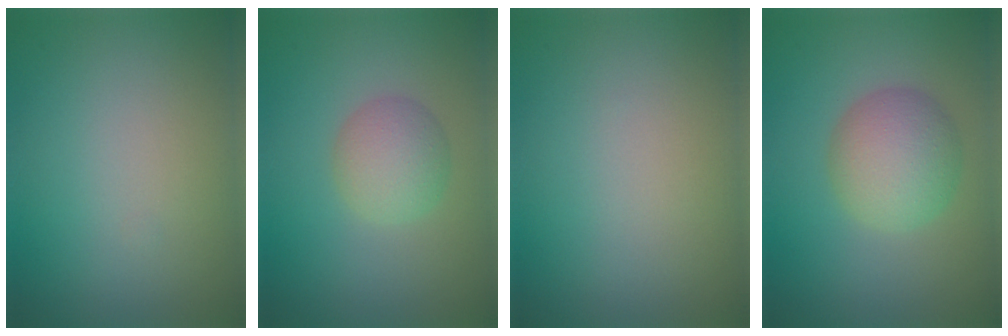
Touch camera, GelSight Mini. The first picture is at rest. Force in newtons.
{"total": 3.0, "press": 3.0, "slide": 0.0}
{"total": 0.0}
{"total": 4.7, "press": 4.7, "slide": 0.2}